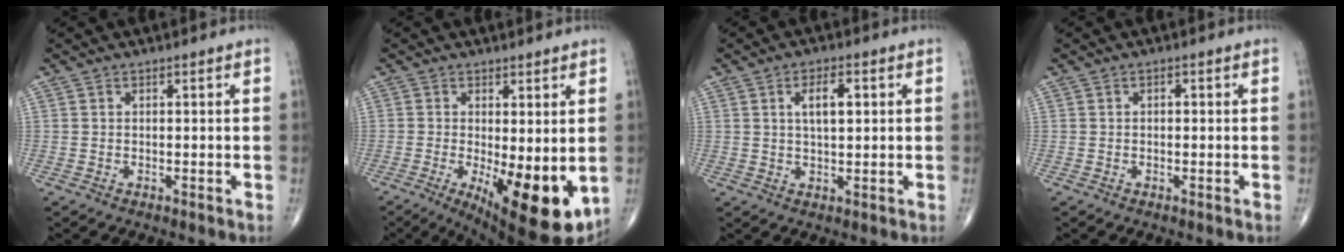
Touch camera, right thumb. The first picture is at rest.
{"total": 14.1, "force": [-2.8, 5.0, 12.9], "torque": [-0.184, -0.031, -0.025]}
{"total": 5.2, "force": [1.5, 2.1, 4.5], "torque": [-0.073, -0.001, 0.025]}
{"total": 0.6, "force": [0.1, 0.3, 0.4], "torque": [-0.008, 0.004, 0.001]}